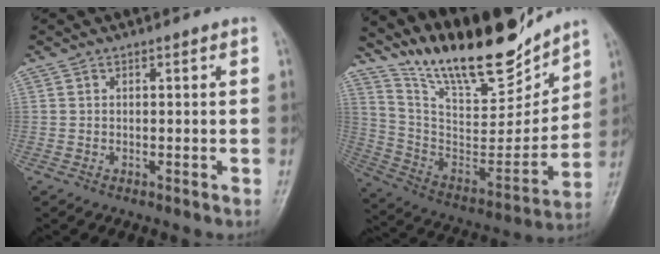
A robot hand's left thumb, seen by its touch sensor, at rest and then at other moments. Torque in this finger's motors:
{"motor_torque": [0.50, -0.21, 1.39, -1.38, 0.10]}